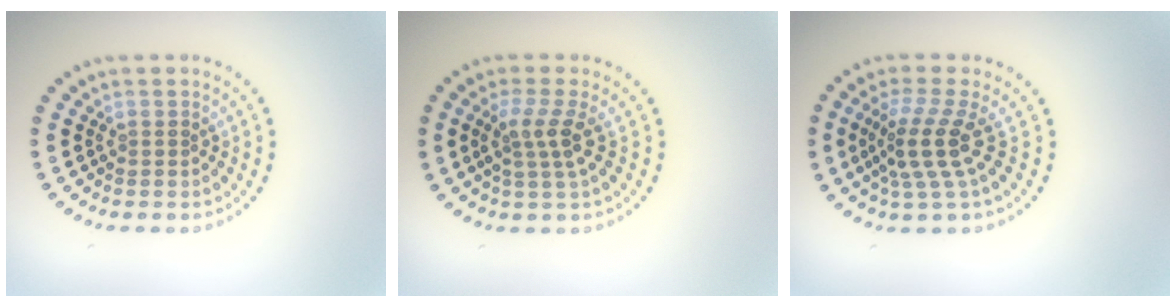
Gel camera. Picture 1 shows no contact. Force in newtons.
{"total": 2.6, "press": 2.0, "slide": 1.7}
{"total": 3.8, "press": 2.7, "slide": 2.7}